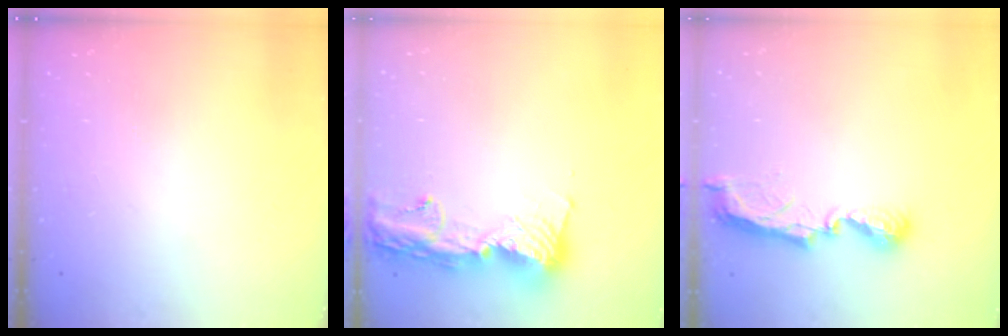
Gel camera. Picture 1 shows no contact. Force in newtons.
{"total": 13.9, "press": 13.8, "slide": 1.2}
{"total": 7.7, "press": 7.6, "slide": 0.7}